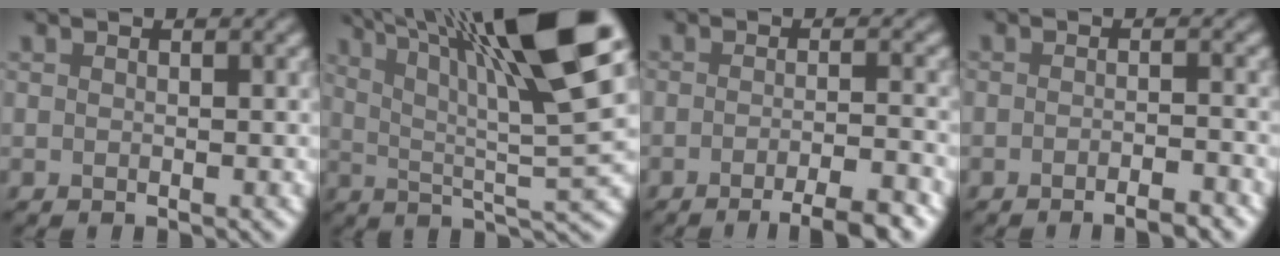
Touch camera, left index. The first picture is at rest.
{"total": 15.1, "force": [7.6, 3.2, 12.6], "torque": [-0.211, 0.018, 0.125]}
{"total": 5.0, "force": [-3.3, 0.8, 3.6], "torque": [-0.051, 0.003, -0.050]}
{"total": 2.4, "force": [-1.9, 0.2, 1.4], "torque": [-0.020, 0.004, -0.030]}